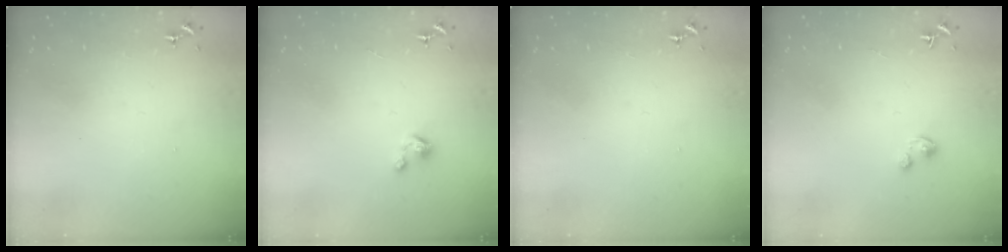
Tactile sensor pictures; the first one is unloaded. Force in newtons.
{"total": 3.0, "press": 3.0, "slide": 0.2}
{"total": 0.0}
{"total": 2.5, "press": 2.5, "slide": 0.3}